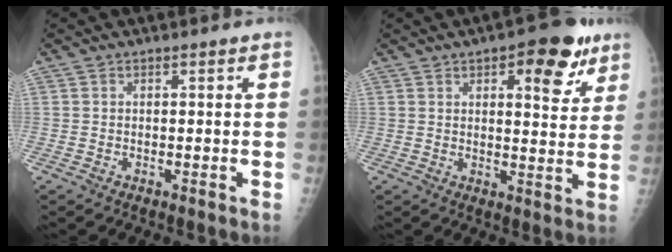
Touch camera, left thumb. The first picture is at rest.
{"total": 11.3, "force": [6.0, 4.7, 8.4], "torque": [-0.073, -0.023, 0.073]}